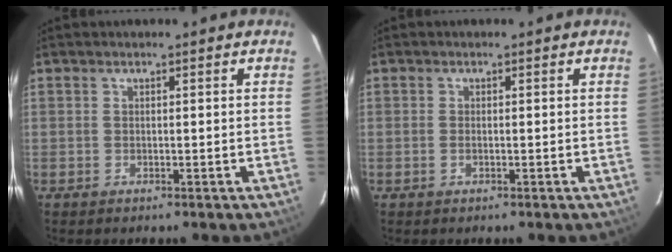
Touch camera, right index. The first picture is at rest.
{"total": 0.8, "force": [-0.2, 0.3, 0.7], "torque": [-0.017, 0.000, -0.005]}